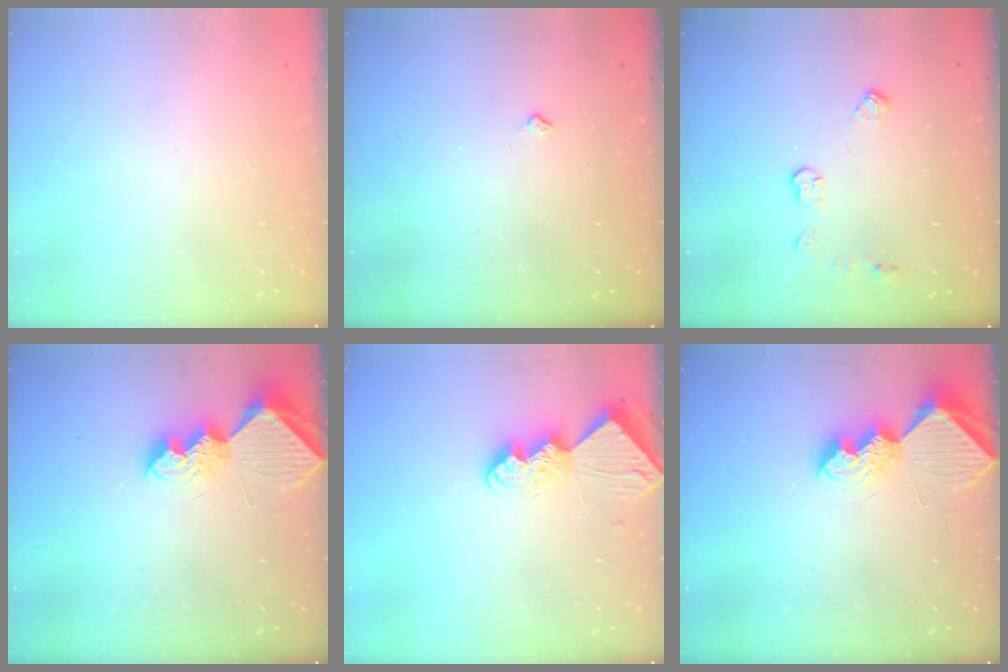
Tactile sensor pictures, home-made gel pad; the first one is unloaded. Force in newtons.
{"total": 2.8, "press": 2.8, "slide": 0.4}
{"total": 6.2, "press": 6.2, "slide": 0.3}
{"total": 8.8, "press": 8.8, "slide": 0.5}
{"total": 9.7, "press": 9.7, "slide": 1.0}
{"total": 8.8, "press": 8.8, "slide": 0.5}